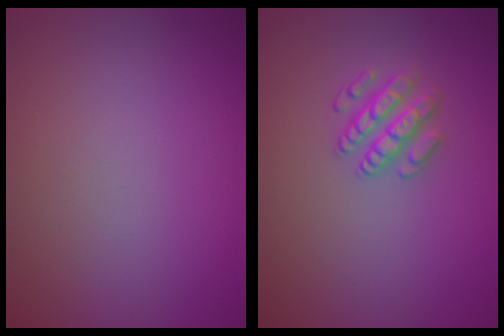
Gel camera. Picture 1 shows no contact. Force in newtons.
{"total": 2.4, "press": 2.3, "slide": 0.6}